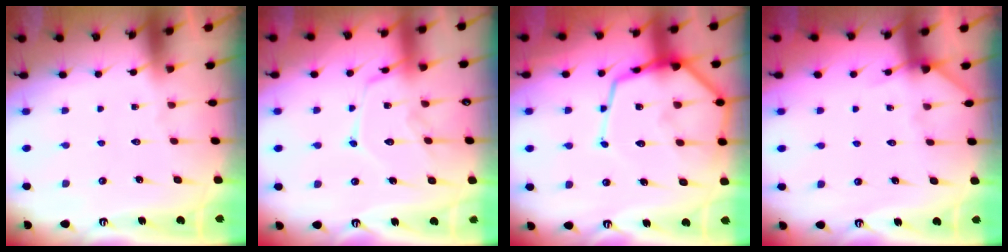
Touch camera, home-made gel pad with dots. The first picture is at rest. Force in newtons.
{"total": 12.1, "press": 12.1, "slide": 0.8}
{"total": 18.5, "press": 18.5, "slide": 1.7}
{"total": 4.4, "press": 4.3, "slide": 0.6}